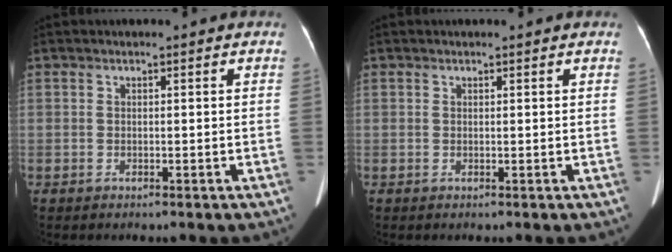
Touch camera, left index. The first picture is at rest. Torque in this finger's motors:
{"motor_torque": [0.08, 0.01, 0.02, 0.01]}